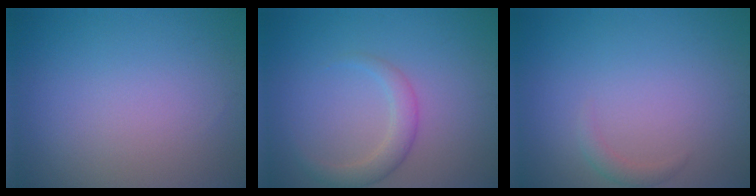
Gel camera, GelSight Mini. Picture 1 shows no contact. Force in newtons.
{"total": 2.4, "press": 2.4, "slide": 0.1}
{"total": 1.0, "press": 1.0, "slide": 0.0}